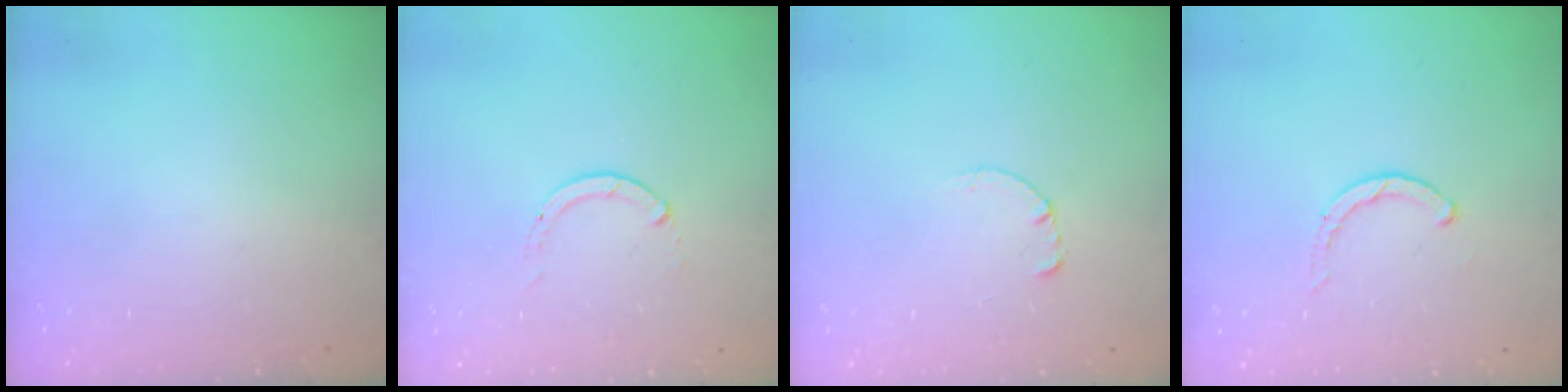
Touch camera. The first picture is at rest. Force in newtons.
{"total": 0.0}
{"total": 0.7, "press": 0.6, "slide": 0.1}
{"total": 1.9, "press": 1.8, "slide": 0.3}